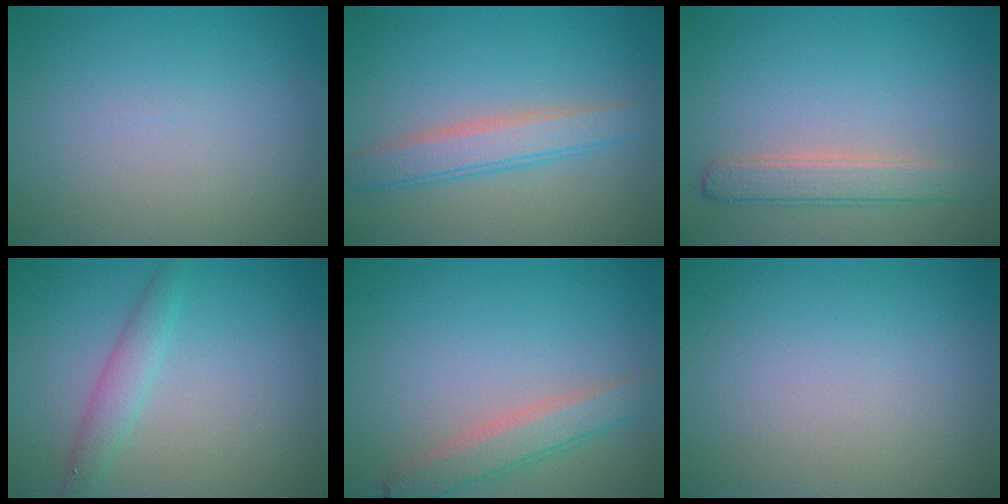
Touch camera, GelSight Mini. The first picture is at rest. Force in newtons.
{"total": 3.4, "press": 3.4, "slide": 0.1}
{"total": 2.8, "press": 2.8, "slide": 0.1}
{"total": 2.1, "press": 2.1, "slide": 0.1}
{"total": 2.9, "press": 2.9, "slide": 0.1}
{"total": 0.0}